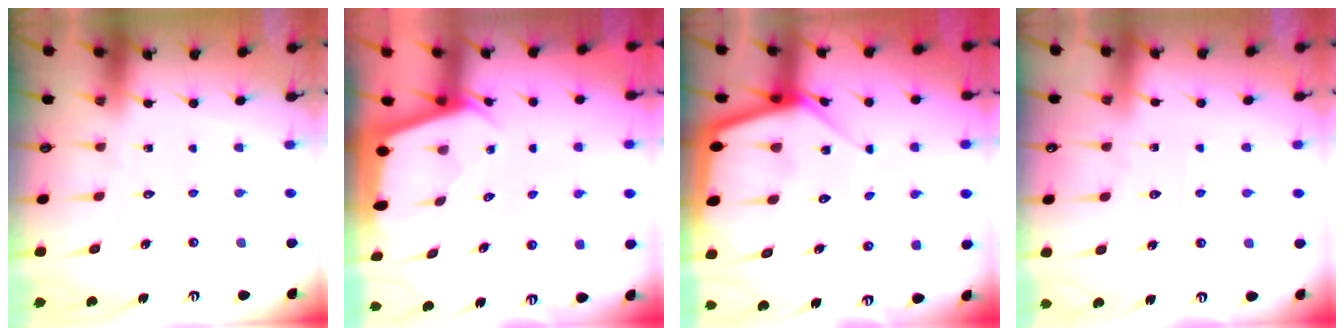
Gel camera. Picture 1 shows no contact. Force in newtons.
{"total": 2.3, "press": 2.3, "slide": 0.2}
{"total": 12.0, "press": 12.0, "slide": 1.1}
{"total": 2.0, "press": 2.0, "slide": 0.3}